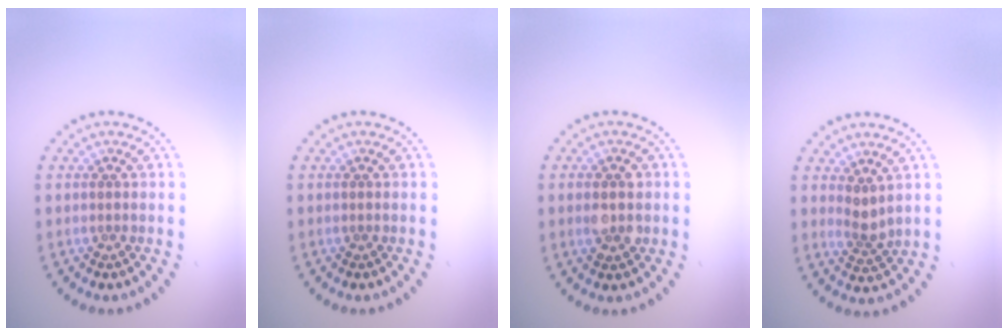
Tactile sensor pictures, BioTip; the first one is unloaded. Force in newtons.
{"total": 0.0}
{"total": 2.7, "press": 2.7, "slide": 0.2}
{"total": 1.9, "press": 1.5, "slide": 1.2}